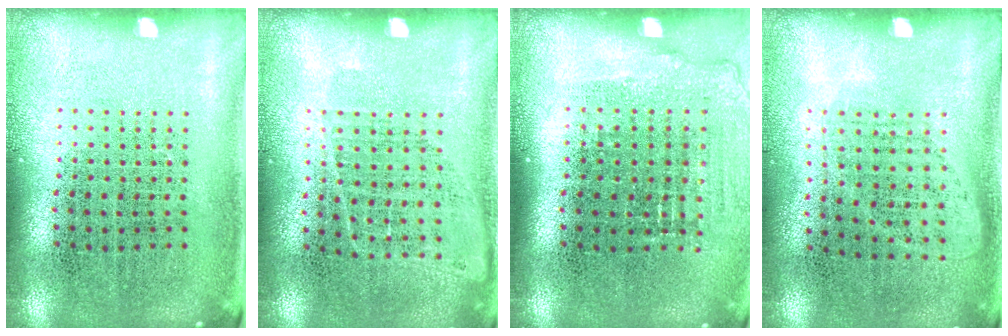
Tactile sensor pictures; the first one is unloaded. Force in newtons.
{"total": 0.9, "press": 0.8, "slide": 0.5}
{"total": 1.0, "press": 1.0, "slide": 0.4}
{"total": 1.0, "press": 0.9, "slide": 0.5}